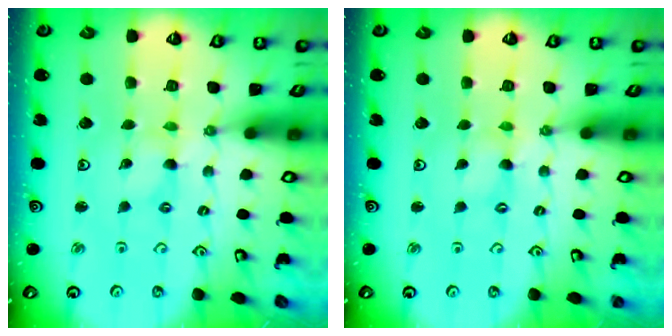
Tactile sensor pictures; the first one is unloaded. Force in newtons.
{"total": 0.0}